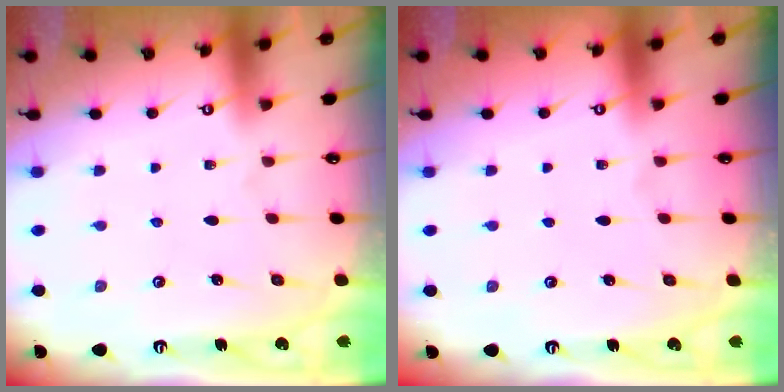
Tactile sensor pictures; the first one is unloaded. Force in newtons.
{"total": 0.0}